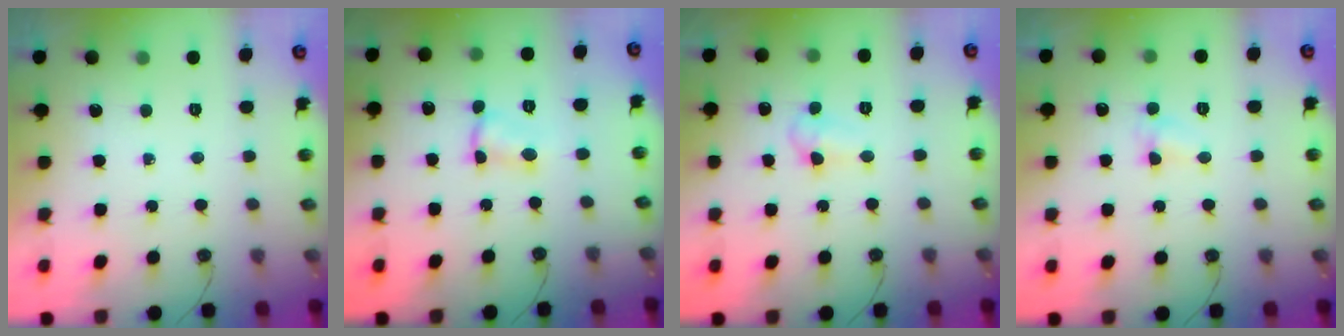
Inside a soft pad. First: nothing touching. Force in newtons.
{"total": 2.3, "press": 2.3, "slide": 0.1}
{"total": 4.6, "press": 3.6, "slide": 2.9}
{"total": 5.3, "press": 5.2, "slide": 0.5}